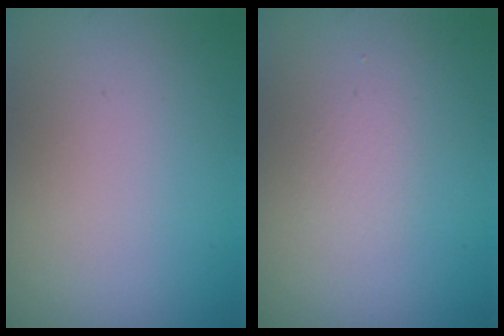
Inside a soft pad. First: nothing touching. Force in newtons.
{"total": 0.8, "press": 0.8, "slide": 0.1}